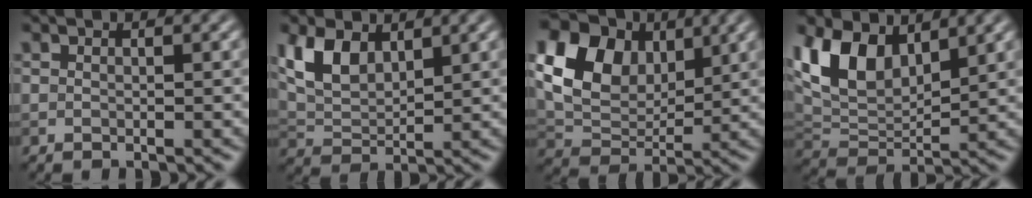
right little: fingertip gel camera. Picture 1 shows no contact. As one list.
[{"total": 5.2, "force": [2.7, 2.8, 3.3], "torque": [-0.075, 0.000, 0.053]}, {"total": 9.9, "force": [3.7, 6.7, 6.3], "torque": [-0.133, 0.006, 0.065]}, {"total": 8.0, "force": [3.9, 4.5, 5.4], "torque": [-0.116, 0.002, 0.074]}]